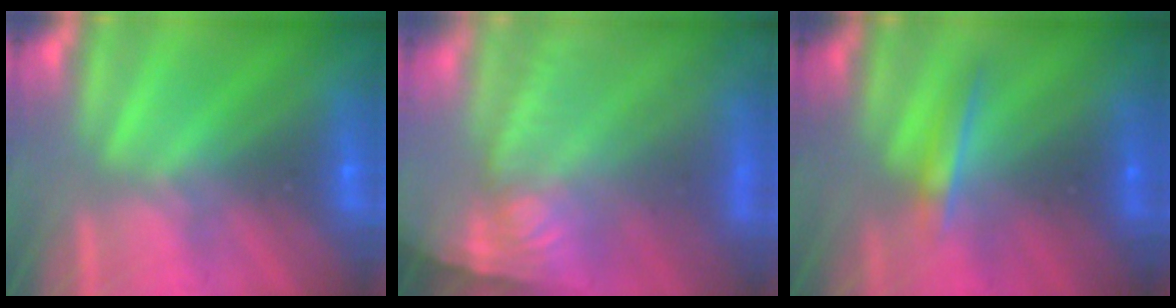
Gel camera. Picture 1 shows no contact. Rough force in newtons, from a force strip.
{"total": 7.2}
{"total": 1.6}